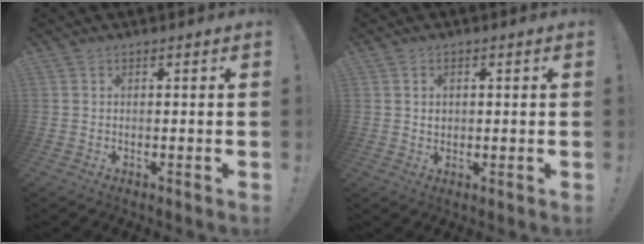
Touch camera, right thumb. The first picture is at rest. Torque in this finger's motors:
{"motor_torque": [-0.35, 0.03, -0.15, 0.36, 0.10]}